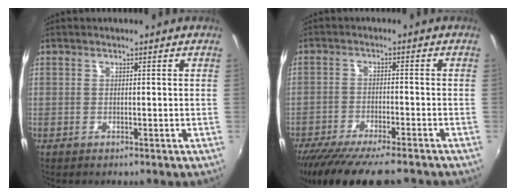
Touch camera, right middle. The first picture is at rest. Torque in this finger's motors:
{"motor_torque": [1.12, -1.01, 0.30, 0.15]}